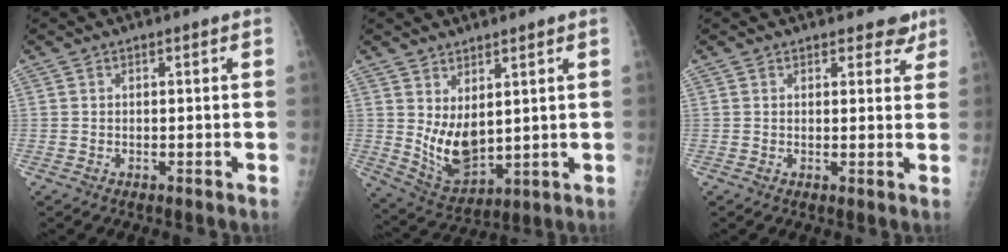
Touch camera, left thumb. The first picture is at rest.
{"total": 9.1, "force": [2.4, 5.0, 7.2], "torque": [-0.113, -0.035, 0.066]}
{"total": 3.3, "force": [2.6, 1.8, 0.9], "torque": [0.017, -0.014, 0.026]}